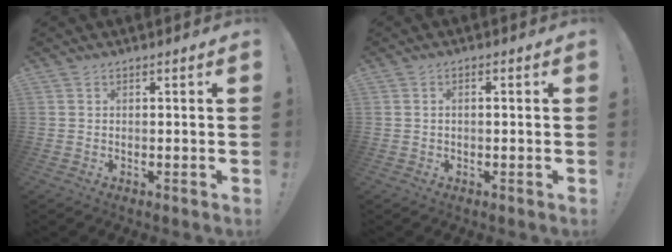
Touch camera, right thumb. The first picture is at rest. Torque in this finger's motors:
{"motor_torque": [0.16, -0.43, -0.23, 0.25, 0.11]}